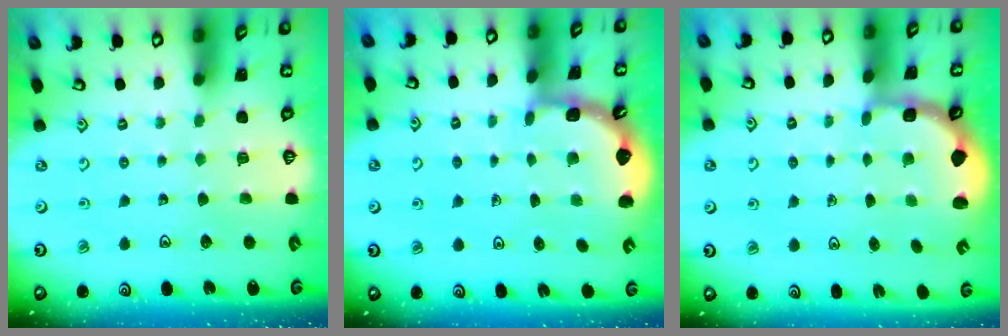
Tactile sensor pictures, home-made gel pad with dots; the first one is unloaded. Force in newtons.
{"total": 1.9, "press": 1.9, "slide": 0.2}
{"total": 2.6, "press": 1.8, "slide": 1.9}